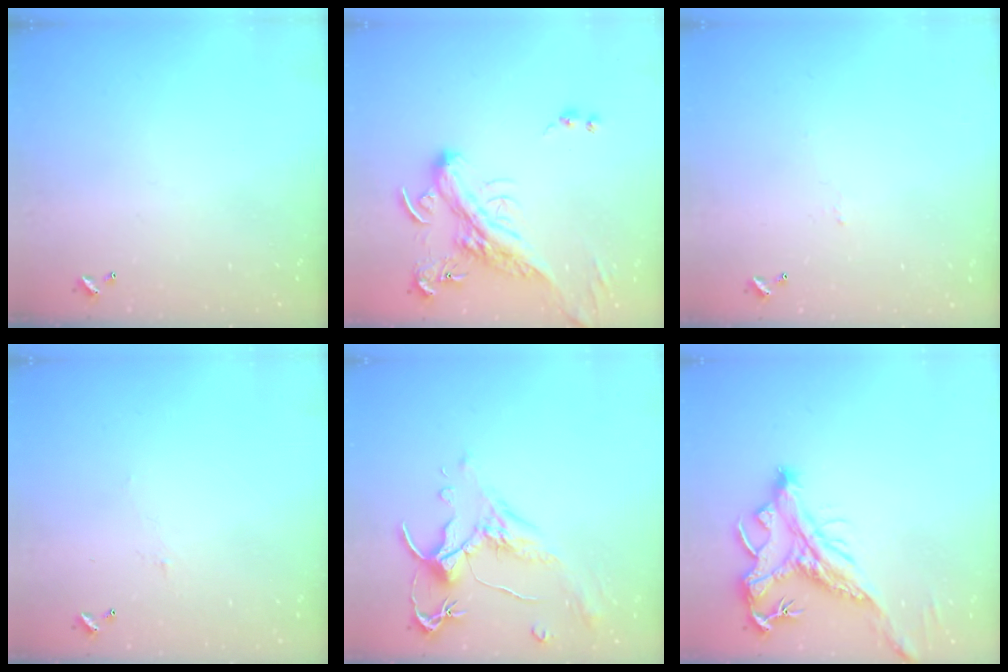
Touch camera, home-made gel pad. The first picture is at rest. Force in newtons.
{"total": 4.8, "press": 4.4, "slide": 1.9}
{"total": 1.7, "press": 1.6, "slide": 0.3}
{"total": 1.5, "press": 1.3, "slide": 0.6}
{"total": 1.5, "press": 1.0, "slide": 1.1}
{"total": 4.1, "press": 3.8, "slide": 1.5}